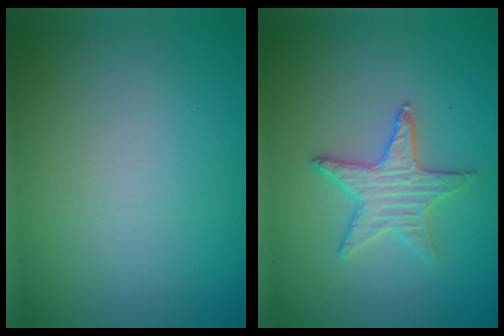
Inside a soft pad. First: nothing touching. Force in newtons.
{"total": 2.4, "press": 2.4, "slide": 0.2}